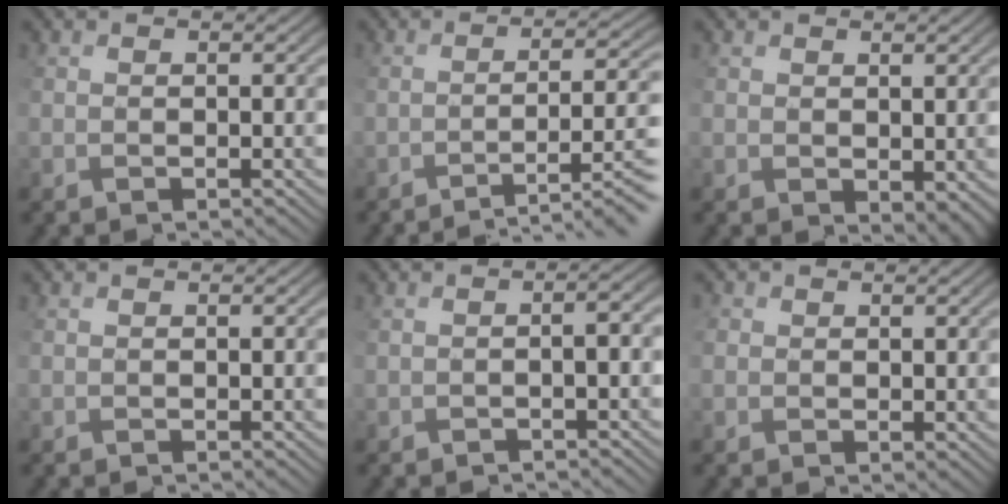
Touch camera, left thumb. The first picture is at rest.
{"total": 7.3, "force": [-4.7, 1.2, 5.4], "torque": [-0.064, 0.011, -0.060]}
{"total": 3.6, "force": [-0.4, 2.5, 2.5], "torque": [-0.055, -0.014, 0.000]}
{"total": 0.0}
{"total": 2.5, "force": [-1.4, 0.5, 2.0], "torque": [-0.002, 0.009, -0.003]}
{"total": 2.1, "force": [0.6, 1.9, 0.7], "torque": [-0.027, 0.003, 0.018]}